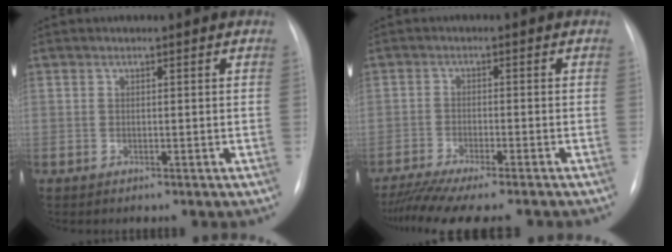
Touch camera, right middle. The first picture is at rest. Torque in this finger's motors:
{"motor_torque": [1.05, -1.09, 0.18, 0.06]}